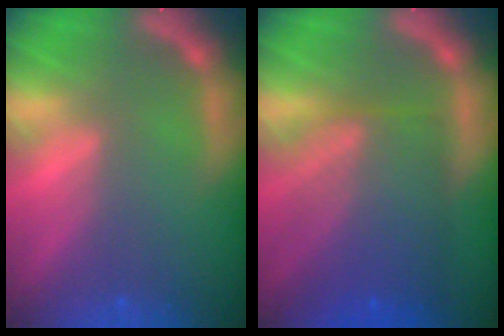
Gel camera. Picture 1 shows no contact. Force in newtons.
{"total": 8.6}